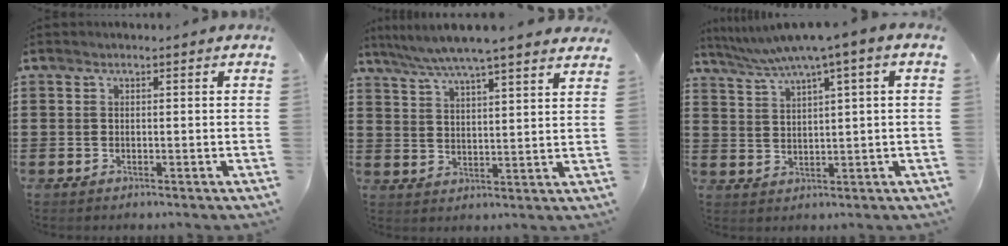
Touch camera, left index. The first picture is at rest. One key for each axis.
{"total": 6.1, "fx": 5.4, "fy": -0.3, "fz": 2.7, "tx": -0.071, "ty": -0.023, "tz": 0.094}
{"total": 4.8, "fx": 3.1, "fy": -0.2, "fz": 3.7, "tx": -0.079, "ty": -0.011, "tz": 0.048}